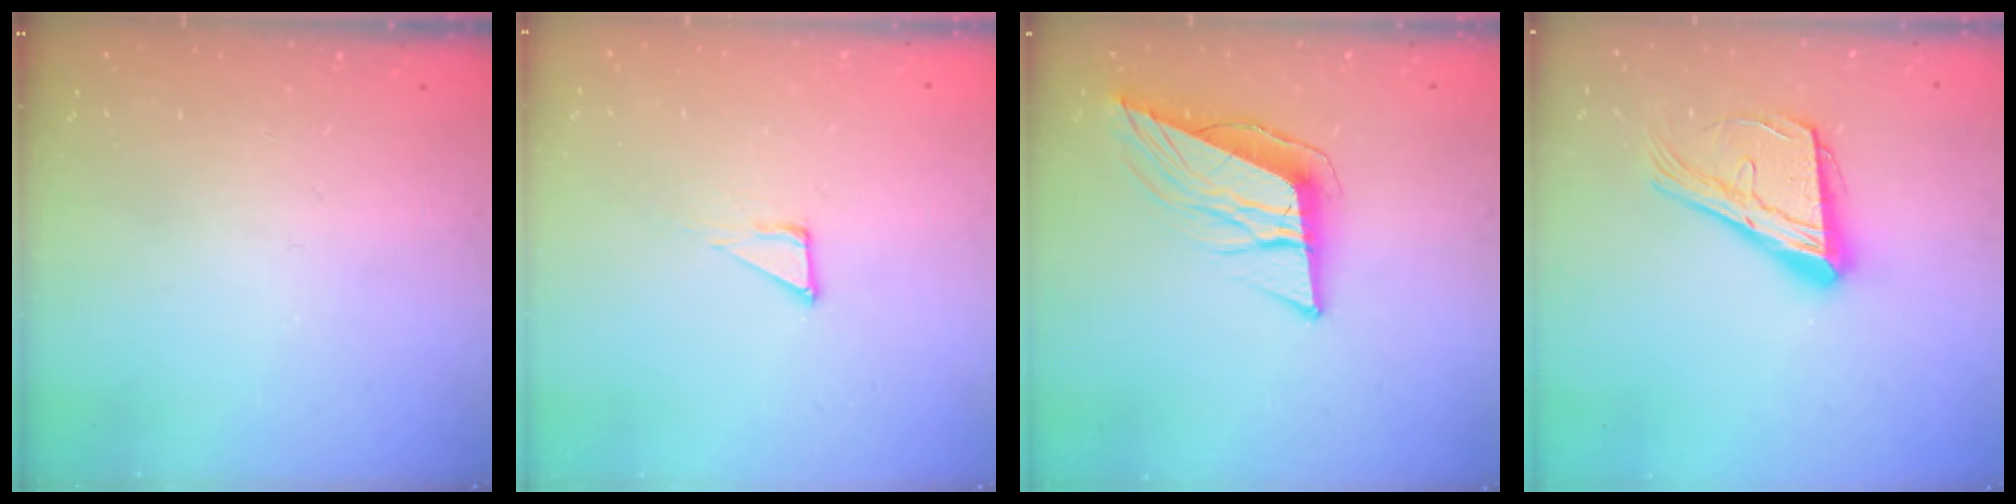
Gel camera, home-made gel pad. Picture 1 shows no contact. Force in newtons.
{"total": 5.1, "press": 5.0, "slide": 0.4}
{"total": 11.2, "press": 10.6, "slide": 3.7}
{"total": 17.9, "press": 17.8, "slide": 1.9}